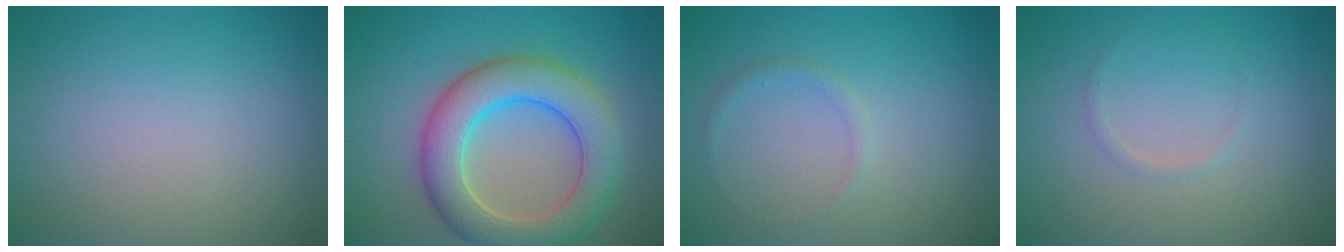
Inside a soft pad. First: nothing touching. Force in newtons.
{"total": 7.5, "press": 7.5, "slide": 0.3}
{"total": 0.9, "press": 0.8, "slide": 0.1}
{"total": 0.6, "press": 0.6, "slide": 0.0}